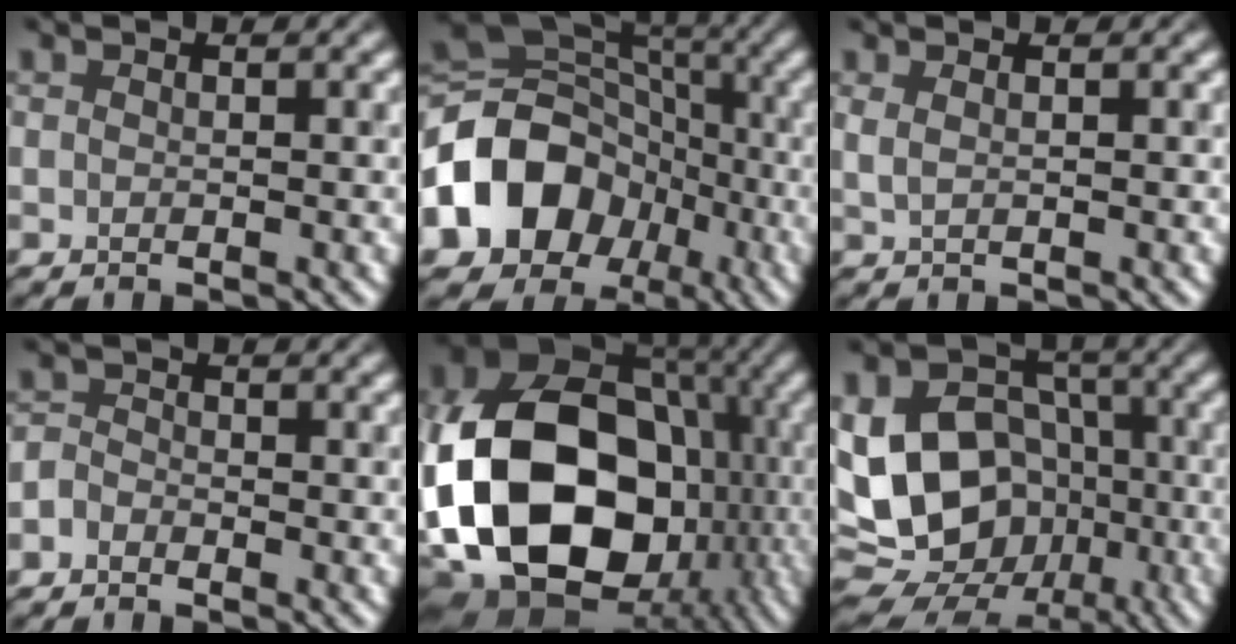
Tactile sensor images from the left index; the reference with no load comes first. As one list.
[{"total": 11.9, "force": [-3.9, 9.6, 5.7], "torque": [-0.105, 0.002, -0.080]}, {"total": 1.3, "force": [0.8, 0.6, 0.9], "torque": [-0.013, -0.003, 0.011]}, {"total": 1.1, "force": [-0.9, 0.5, 0.1], "torque": [-0.001, 0.002, -0.024]}, {"total": 18.9, "force": [-3.6, 14.2, 12.0], "torque": [-0.226, -0.025, -0.047]}, {"total": 14.0, "force": [-2.5, 11.4, 7.8], "torque": [-0.141, -0.012, -0.035]}]